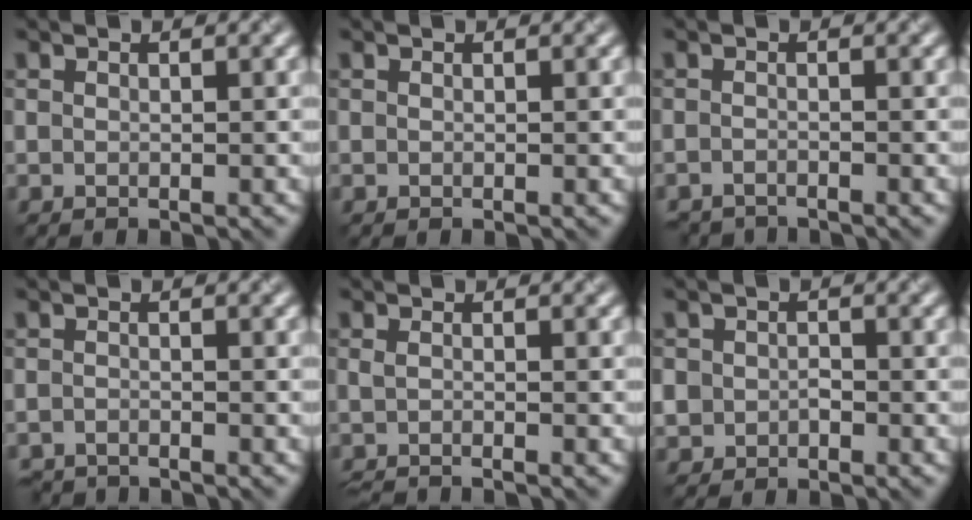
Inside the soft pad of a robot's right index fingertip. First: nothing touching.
{"total": 0.0}
{"total": 2.4, "force": [-2.4, 0.1, 0.1], "torque": [-0.008, -0.010, -0.044]}
{"total": 2.6, "force": [-2.6, 0.1, 0.3], "torque": [-0.013, -0.010, -0.052]}
{"total": 1.5, "force": [-1.2, 0.2, 0.8], "torque": [-0.014, -0.010, -0.031]}
{"total": 2.5, "force": [-0.3, 2.4, 0.5], "torque": [0.012, 0.015, -0.026]}